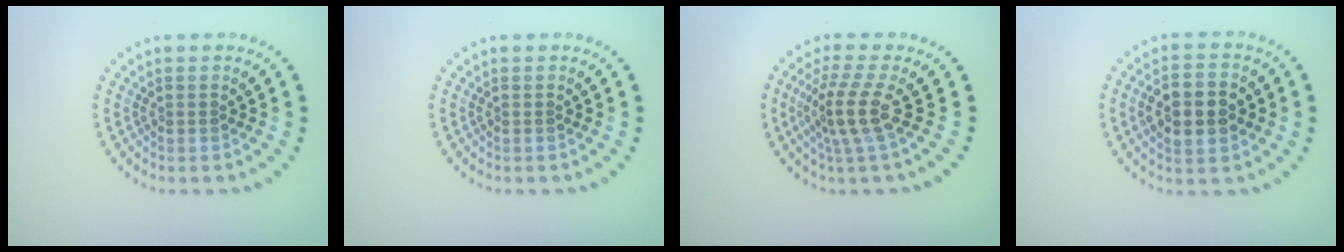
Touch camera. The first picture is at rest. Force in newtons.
{"total": 0.0}
{"total": 3.6, "press": 2.7, "slide": 2.4}
{"total": 5.5, "press": 5.5, "slide": 0.3}